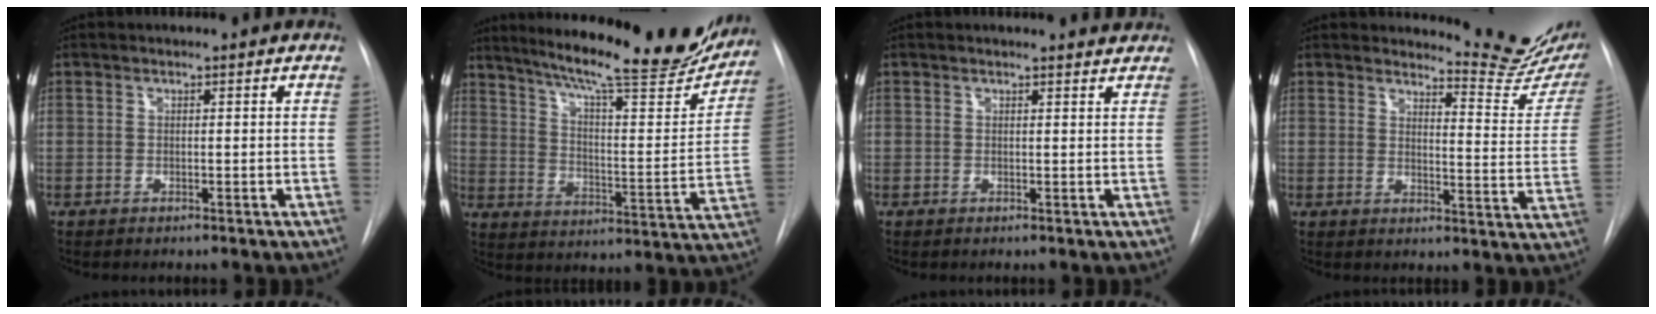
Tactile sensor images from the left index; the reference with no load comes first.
{"total": 23.9, "force": [20.6, 2.8, 11.7], "torque": [-0.183, -0.053, 0.277]}
{"total": 2.2, "force": [2.2, 0.2, 0.2], "torque": [-0.009, -0.001, 0.013]}
{"total": 11.0, "force": [10.7, 0.7, 2.6], "torque": [-0.023, -0.092, 0.109]}